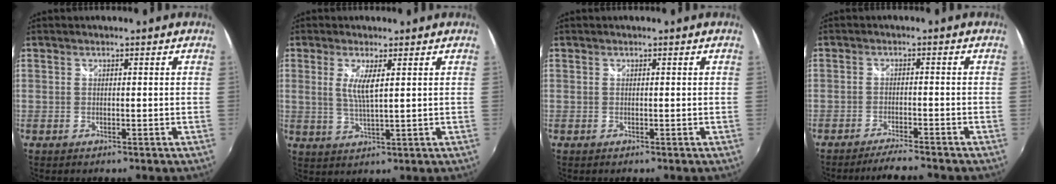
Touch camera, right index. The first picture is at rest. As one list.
[{"total": 4.6, "force": [1.4, 0.6, 4.4], "torque": [-0.087, -0.010, 0.026]}, {"total": 0.0}, {"total": 5.5, "force": [-5.1, -0.2, 2.1], "torque": [-0.051, -0.006, -0.086]}]